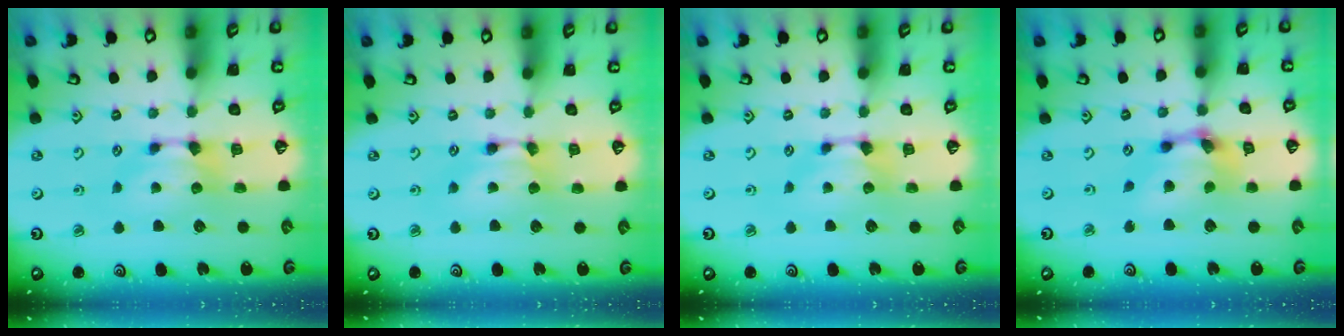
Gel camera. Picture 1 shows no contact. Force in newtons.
{"total": 1.6, "press": 1.6, "slide": 0.2}
{"total": 0.0}
{"total": 6.4, "press": 6.1, "slide": 1.9}